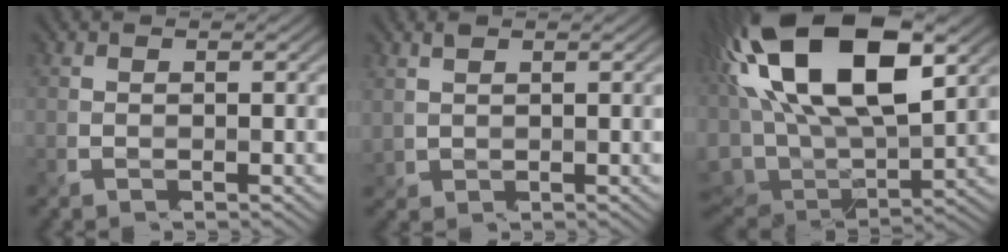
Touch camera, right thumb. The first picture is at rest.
{"total": 0.8, "force": [0.7, 0.3, 0.3], "torque": [-0.019, -0.007, 0.023]}
{"total": 20.8, "force": [8.2, 9.0, 16.9], "torque": [-0.373, 0.040, 0.147]}